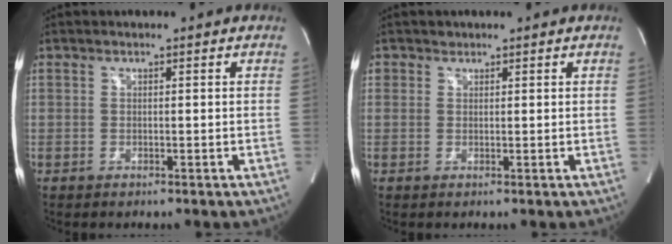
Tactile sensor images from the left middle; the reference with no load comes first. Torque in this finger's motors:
{"motor_torque": [0.07, 0.01, -0.13, 0.01]}